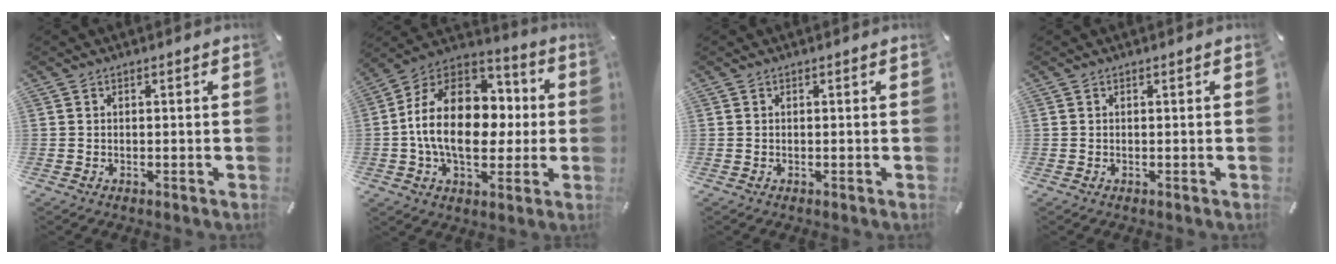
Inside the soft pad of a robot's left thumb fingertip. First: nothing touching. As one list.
[{"total": 21.1, "force": [-0.7, 15.0, 14.9], "torque": [-0.264, 0.010, -0.007]}, {"total": 0.0}, {"total": 0.0}]